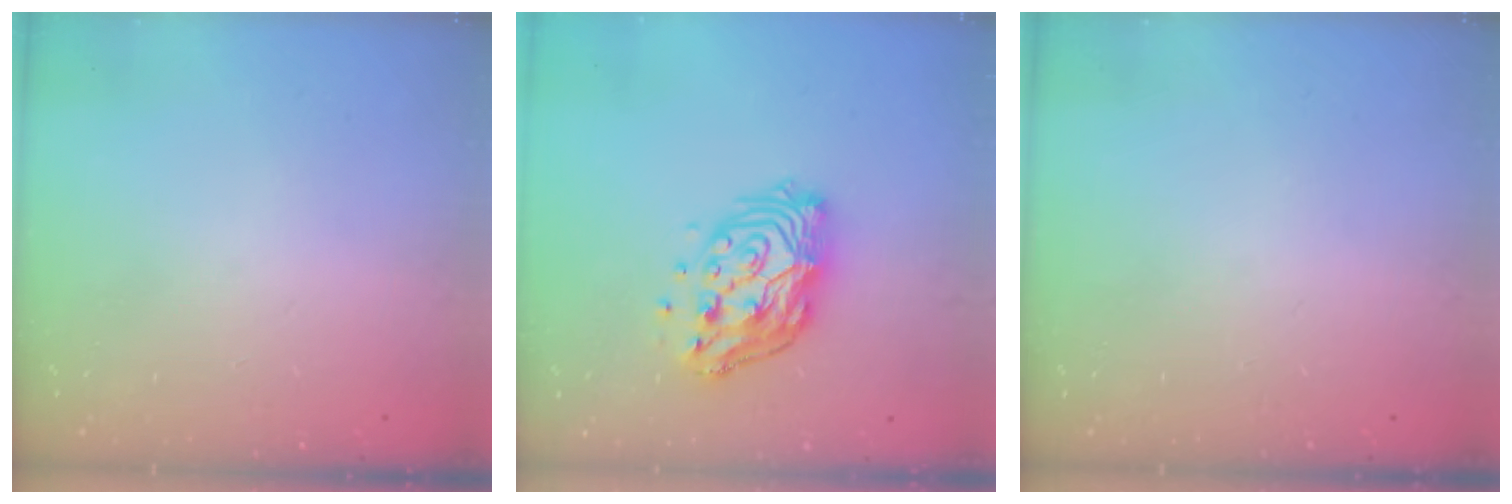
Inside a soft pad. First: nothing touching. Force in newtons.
{"total": 13.4, "press": 13.3, "slide": 1.6}
{"total": 0.0}